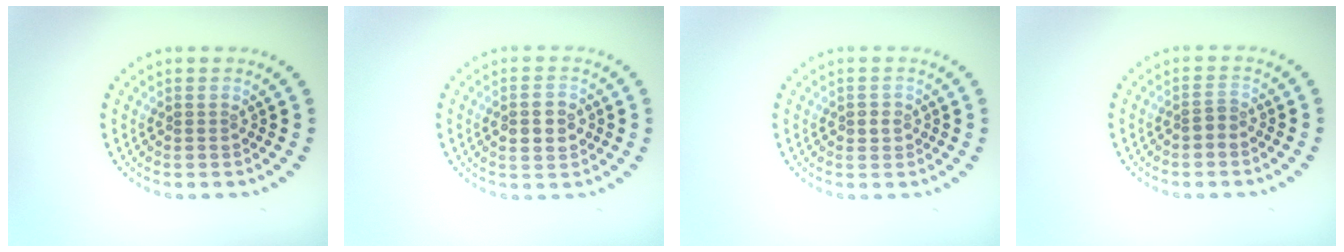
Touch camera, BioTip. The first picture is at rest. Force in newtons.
{"total": 3.1, "press": 3.1, "slide": 0.1}
{"total": 1.2, "press": 1.2, "slide": 0.3}
{"total": 1.1, "press": 0.9, "slide": 0.7}